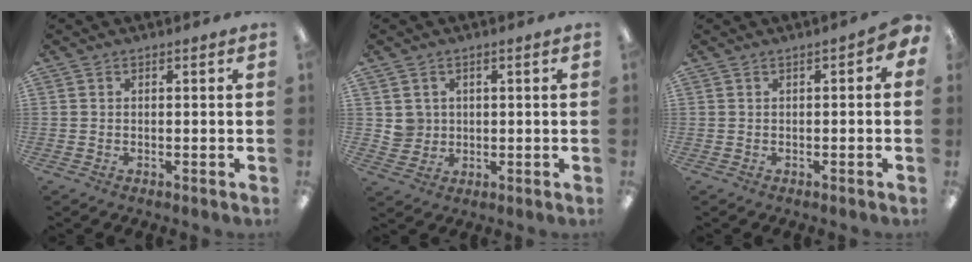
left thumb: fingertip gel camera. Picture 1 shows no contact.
{"total": 4.0, "force": [1.1, 3.9, 0.0], "torque": [0.003, 0.004, 0.019]}
{"total": 1.7, "force": [-0.5, 0.9, 1.4], "torque": [-0.026, 0.006, -0.009]}